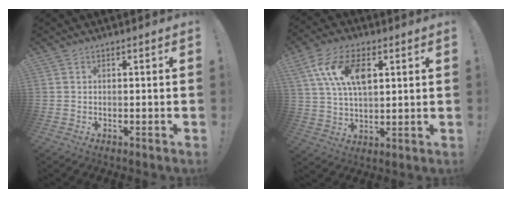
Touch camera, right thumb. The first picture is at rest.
{"total": 13.6, "force": [5.3, 7.5, 10.1], "torque": [-0.180, 0.002, 0.099]}